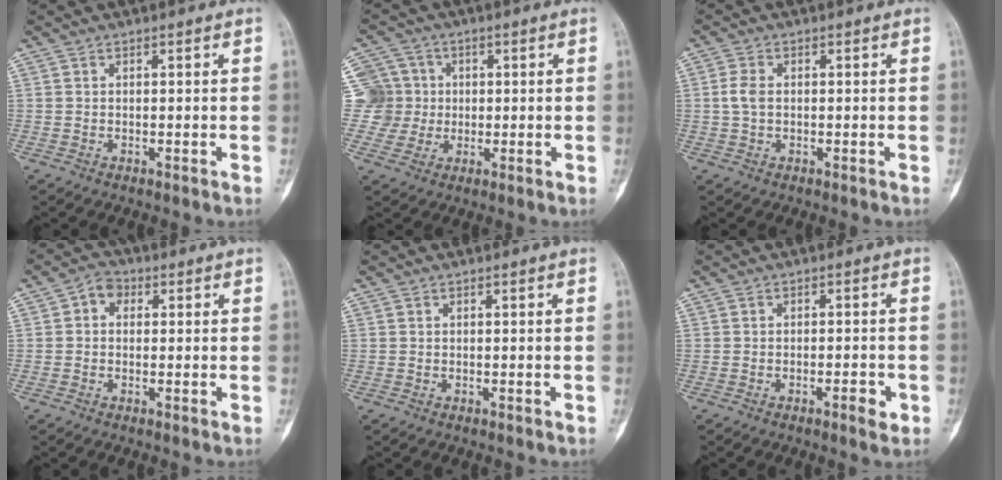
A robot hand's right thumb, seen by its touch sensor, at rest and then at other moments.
{"total": 8.6, "force": [0.7, 8.5, 1.0], "torque": [0.009, 0.018, 0.013]}
{"total": 2.9, "force": [0.1, 1.9, 2.2], "torque": [-0.053, 0.005, -0.003]}
{"total": 3.6, "force": [0.6, 2.9, 2.0], "torque": [-0.016, 0.011, 0.001]}
{"total": 0.0}
{"total": 3.1, "force": [-1.4, 0.9, 2.6], "torque": [-0.036, 0.005, -0.020]}